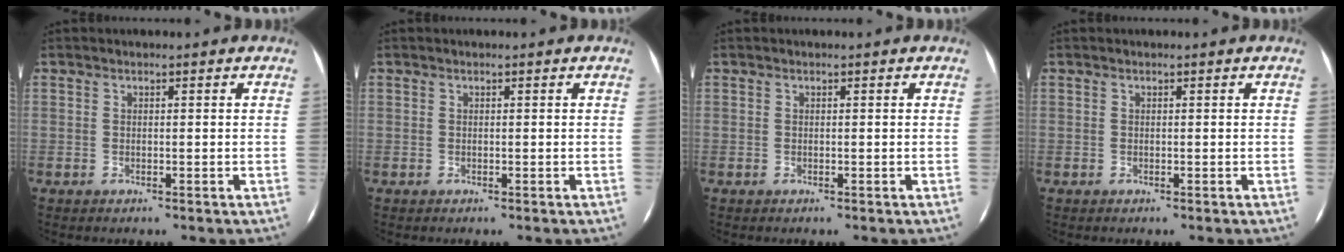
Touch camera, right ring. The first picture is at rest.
{"total": 0.0}
{"total": 0.0}
{"total": 0.0}